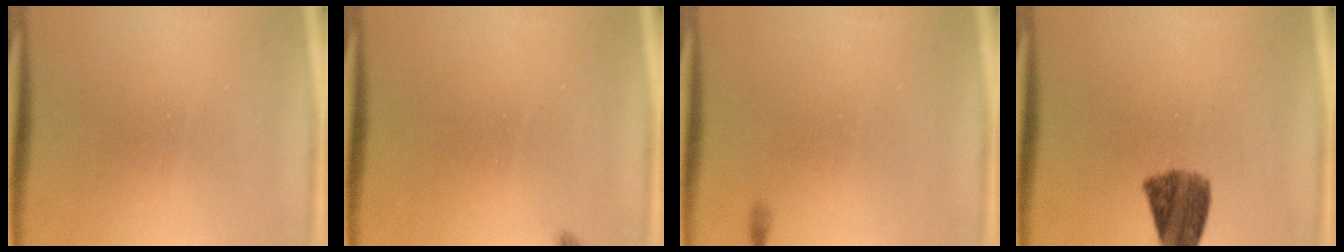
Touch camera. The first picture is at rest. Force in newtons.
{"total": 1.1}
{"total": 0.5}
{"total": 7.6}